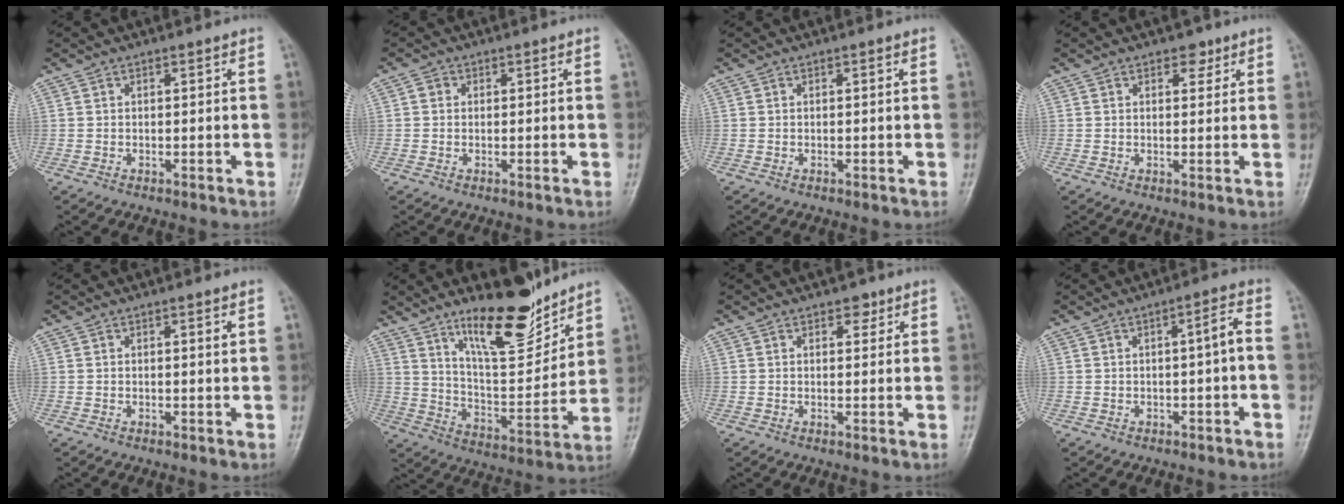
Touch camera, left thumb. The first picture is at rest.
{"total": 1.4, "force": [0.2, 1.2, 0.6], "torque": [-0.004, 0.003, 0.000]}
{"total": 0.0}
{"total": 2.5, "force": [1.6, 1.6, 1.2], "torque": [0.001, -0.007, 0.020]}
{"total": 0.9, "force": [0.4, 0.1, 0.8], "torque": [-0.014, -0.001, 0.004]}
{"total": 15.8, "force": [11.6, 4.8, 9.7], "torque": [-0.121, -0.088, 0.200]}
{"total": 2.2, "force": [1.4, 1.3, 1.1], "torque": [0.001, -0.006, 0.016]}
{"total": 3.0, "force": [-0.5, 0.4, 3.0], "torque": [-0.047, 0.021, -0.007]}